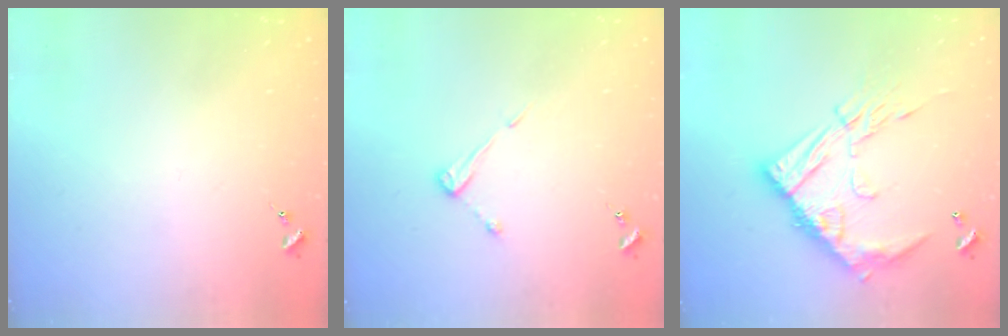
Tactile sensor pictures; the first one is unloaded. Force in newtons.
{"total": 4.7, "press": 4.7, "slide": 0.4}
{"total": 17.2, "press": 17.2, "slide": 1.3}